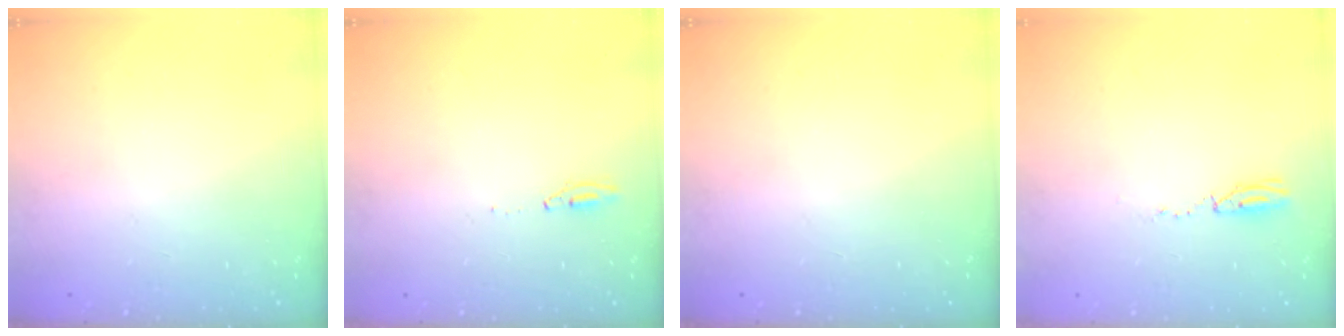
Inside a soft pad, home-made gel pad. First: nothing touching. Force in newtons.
{"total": 3.5, "press": 3.3, "slide": 1.1}
{"total": 0.0}
{"total": 3.3, "press": 2.7, "slide": 1.9}